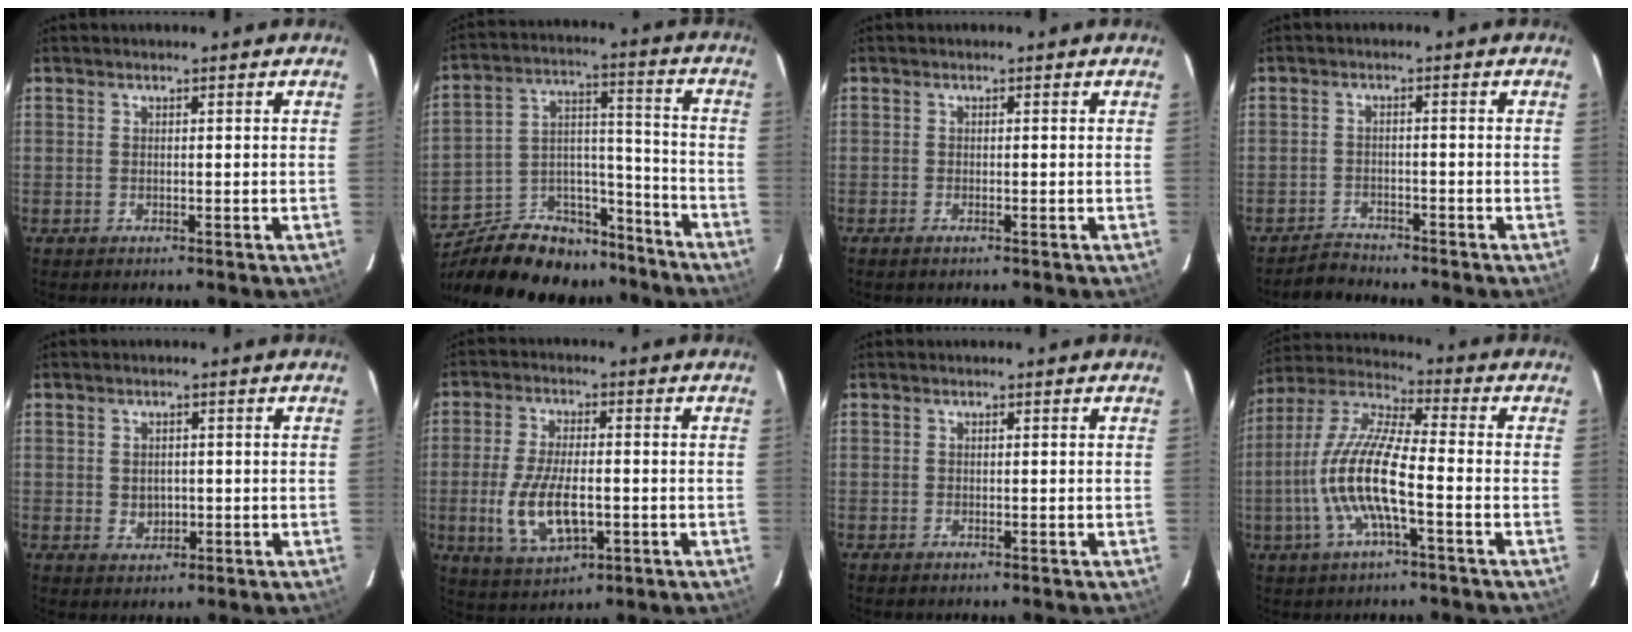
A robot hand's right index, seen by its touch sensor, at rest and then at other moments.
{"total": 23.1, "force": [-18.6, 10.5, 8.8], "torque": [-0.176, 0.058, -0.266]}
{"total": 0.8, "force": [-0.6, 0.0, 0.5], "torque": [-0.011, 0.000, -0.013]}
{"total": 3.1, "force": [-2.9, 0.8, -0.2], "torque": [-0.003, 0.007, -0.054]}
{"total": 2.8, "force": [-0.4, 2.4, 1.4], "torque": [-0.024, 0.001, -0.002]}
{"total": 11.5, "force": [-2.6, 5.1, 10.0], "torque": [-0.206, -0.012, -0.041]}
{"total": 0.0}
{"total": 13.8, "force": [-3.8, 2.5, 13.0], "torque": [-0.266, 0.000, -0.079]}